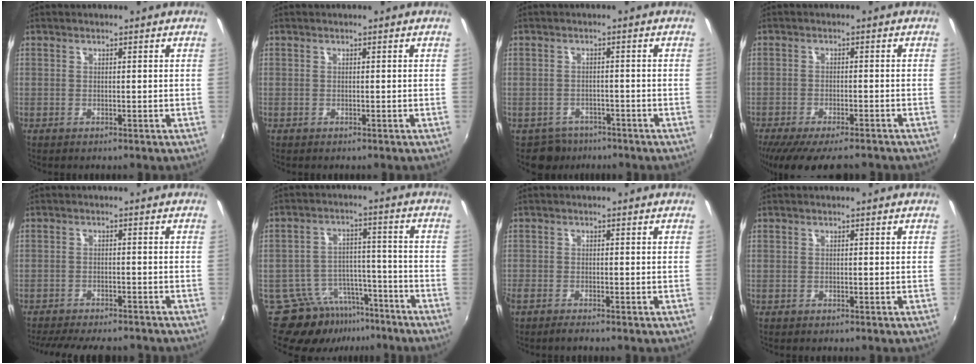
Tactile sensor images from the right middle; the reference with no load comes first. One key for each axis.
{"total": 0.0}
{"total": 4.1, "fx": -3.1, "fy": 2.7, "fz": -0.1, "tx": -0.012, "ty": 0.002, "tz": -0.049}
{"total": 12.7, "fx": -10.5, "fy": 2.9, "fz": 6.5, "tx": -0.134, "ty": -0.041, "tz": -0.164}
{"total": 13.7, "fx": -11.8, "fy": 3.4, "fz": 5.9, "tx": -0.127, "ty": -0.021, "tz": -0.169}
{"total": 10.8, "fx": -8.4, "fy": 6.2, "fz": 2.7, "tx": -0.060, "ty": 0.020, "tz": -0.115}
{"total": 2.0, "fx": -1.8, "fy": 0.1, "fz": 0.9, "tx": -0.023, "ty": -0.011, "tz": -0.037}
{"total": 0.0}